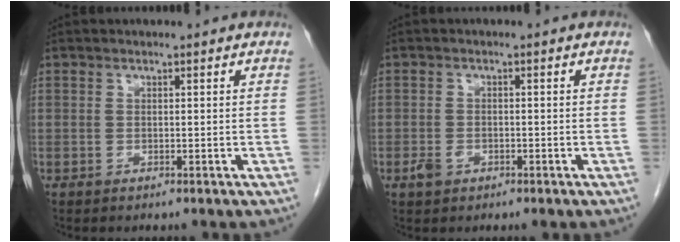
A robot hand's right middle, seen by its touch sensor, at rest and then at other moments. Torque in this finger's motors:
{"motor_torque": [0.67, -0.29, 0.00, 0.01]}